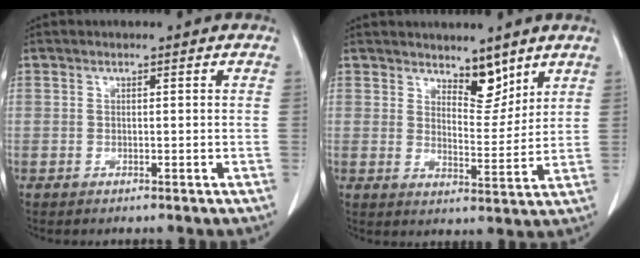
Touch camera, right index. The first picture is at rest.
{"total": 5.3, "force": [4.1, 2.1, 2.6], "torque": [-0.034, -0.010, 0.071]}